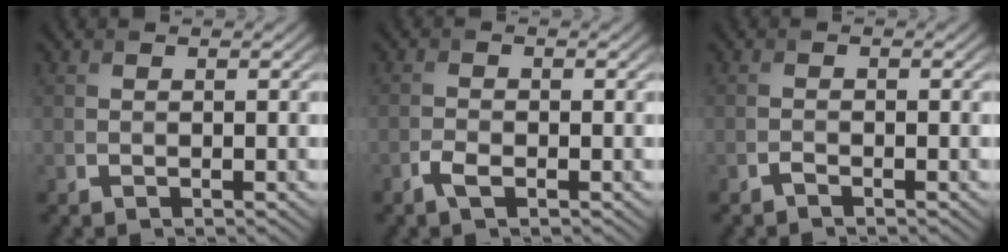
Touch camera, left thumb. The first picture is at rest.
{"total": 1.8, "force": [-1.1, 0.7, 1.3], "torque": [-0.032, -0.001, -0.024]}
{"total": 0.6, "force": [-0.5, 0.1, 0.3], "torque": [-0.004, 0.002, -0.012]}